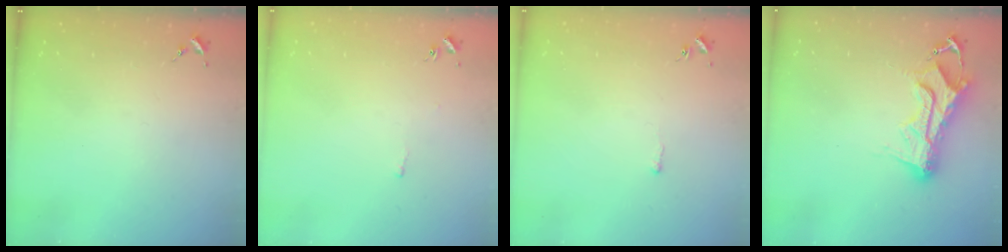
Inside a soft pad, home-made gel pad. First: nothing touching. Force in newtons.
{"total": 2.2, "press": 2.2, "slide": 0.5}
{"total": 2.7, "press": 2.7, "slide": 0.5}
{"total": 13.8, "press": 13.8, "slide": 1.2}